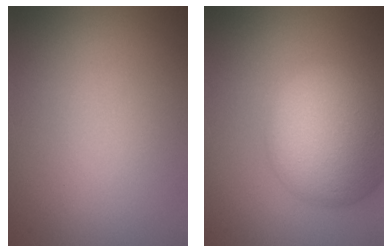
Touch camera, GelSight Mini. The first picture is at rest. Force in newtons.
{"total": 9.7, "press": 9.7, "slide": 0.6}